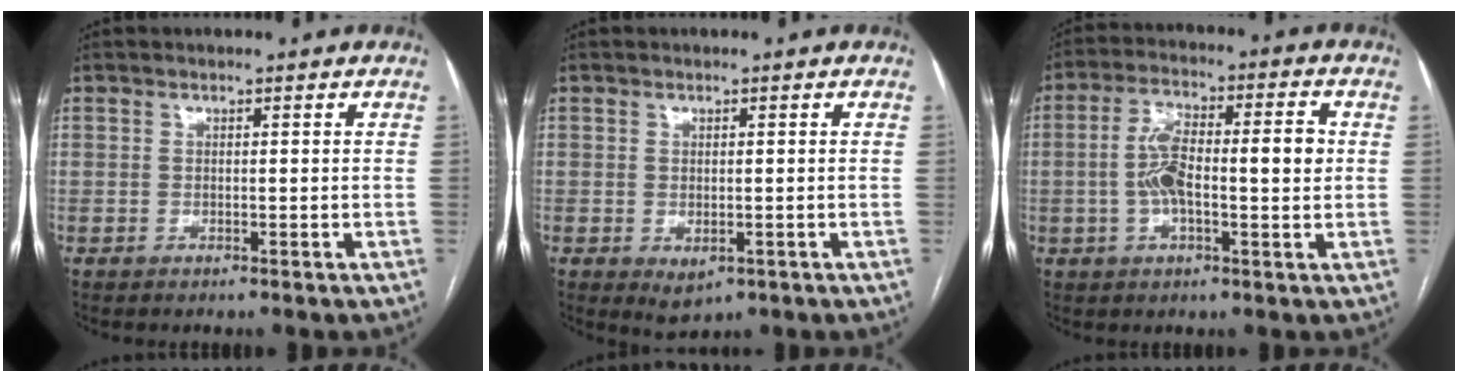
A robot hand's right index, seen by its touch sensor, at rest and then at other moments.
{"total": 2.8, "force": [-0.9, 1.7, 2.1], "torque": [-0.030, -0.005, -0.001]}
{"total": 10.6, "force": [0.3, 3.1, 10.1], "torque": [-0.189, 0.031, 0.006]}